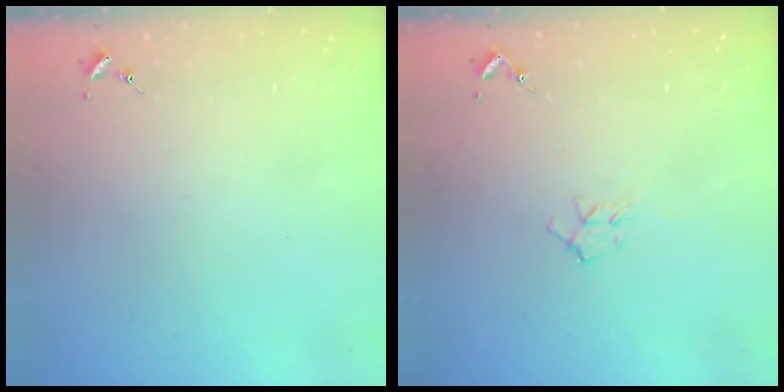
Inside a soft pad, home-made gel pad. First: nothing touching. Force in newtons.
{"total": 7.7, "press": 7.6, "slide": 0.9}